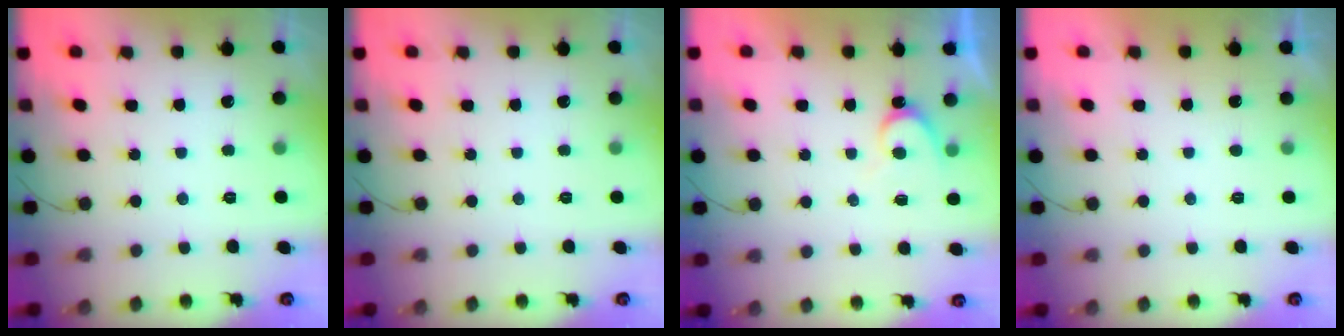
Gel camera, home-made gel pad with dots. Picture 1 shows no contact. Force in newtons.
{"total": 0.0}
{"total": 5.3, "press": 5.3, "slide": 0.5}
{"total": 1.0, "press": 1.0, "slide": 0.2}